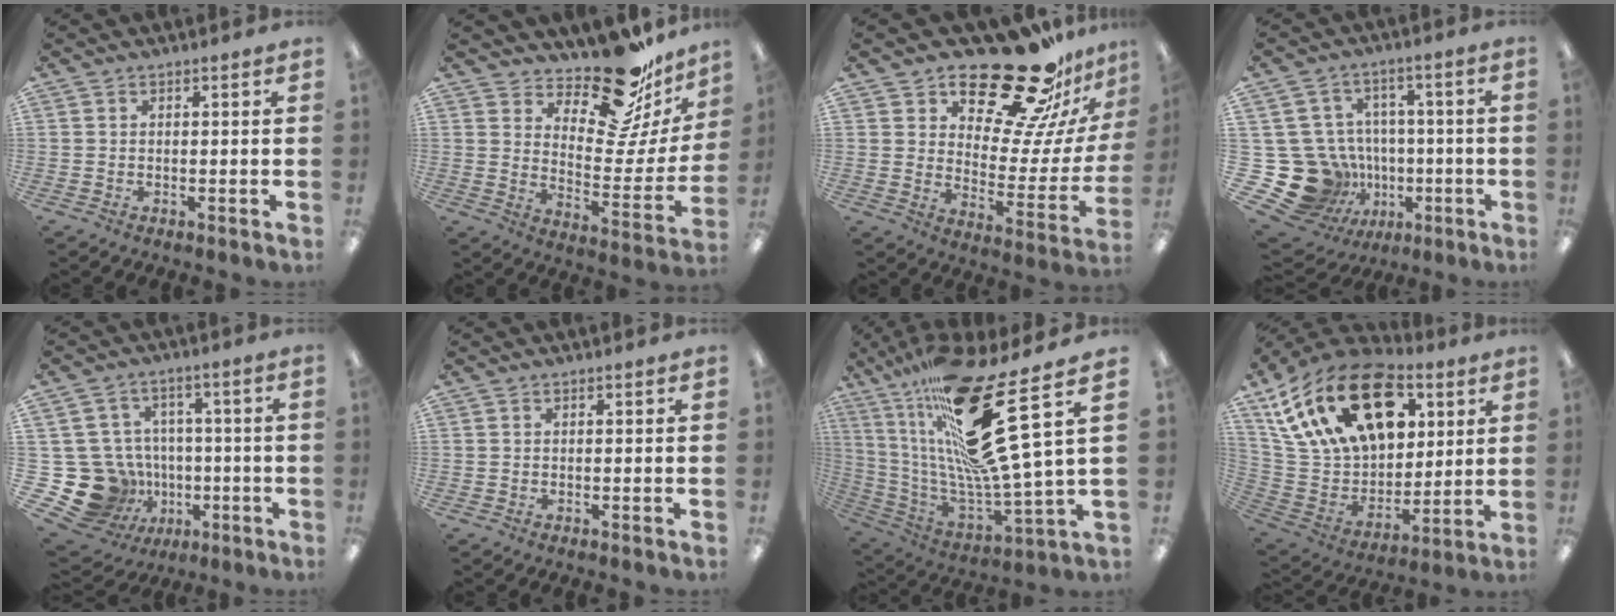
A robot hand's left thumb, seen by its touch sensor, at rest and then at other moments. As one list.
[{"total": 19.7, "force": [15.8, 7.4, 9.3], "torque": [-0.127, -0.120, 0.267]}, {"total": 23.8, "force": [19.6, 7.9, 10.8], "torque": [-0.151, -0.148, 0.326]}, {"total": 20.8, "force": [-3.9, 18.5, 8.6], "torque": [-0.170, 0.007, -0.009]}, {"total": 18.3, "force": [-3.7, 16.5, 7.0], "torque": [-0.154, 0.012, -0.017]}, {"total": 0.0}, {"total": 34.4, "force": [12.9, 11.8, 29.7], "torque": [-0.475, -0.080, 0.223]}, {"total": 26.7, "force": [12.6, 16.3, 17.0], "torque": [-0.318, -0.049, 0.229]}]